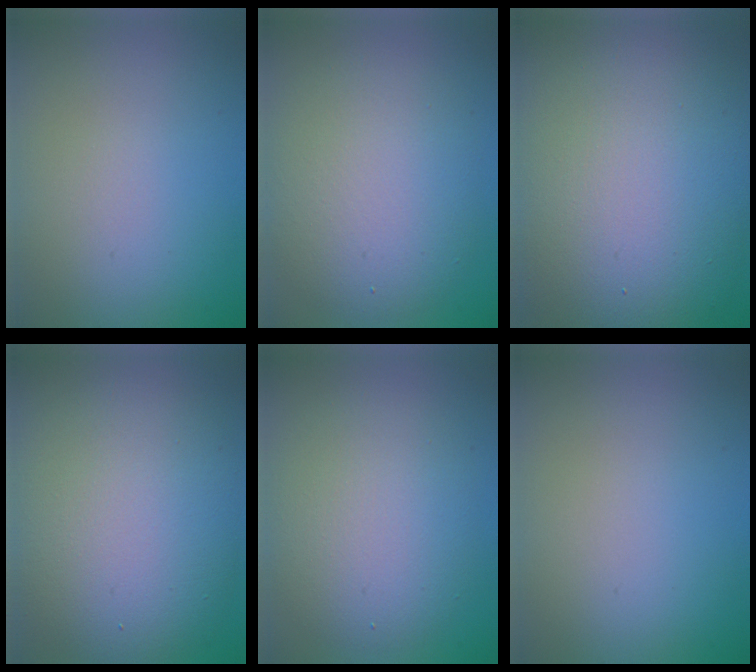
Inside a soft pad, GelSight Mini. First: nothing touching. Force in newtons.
{"total": 6.5, "press": 6.5, "slide": 0.4}
{"total": 14.6, "press": 14.6, "slide": 0.3}
{"total": 10.6, "press": 10.6, "slide": 0.5}
{"total": 5.7, "press": 5.7, "slide": 0.5}
{"total": 0.0}